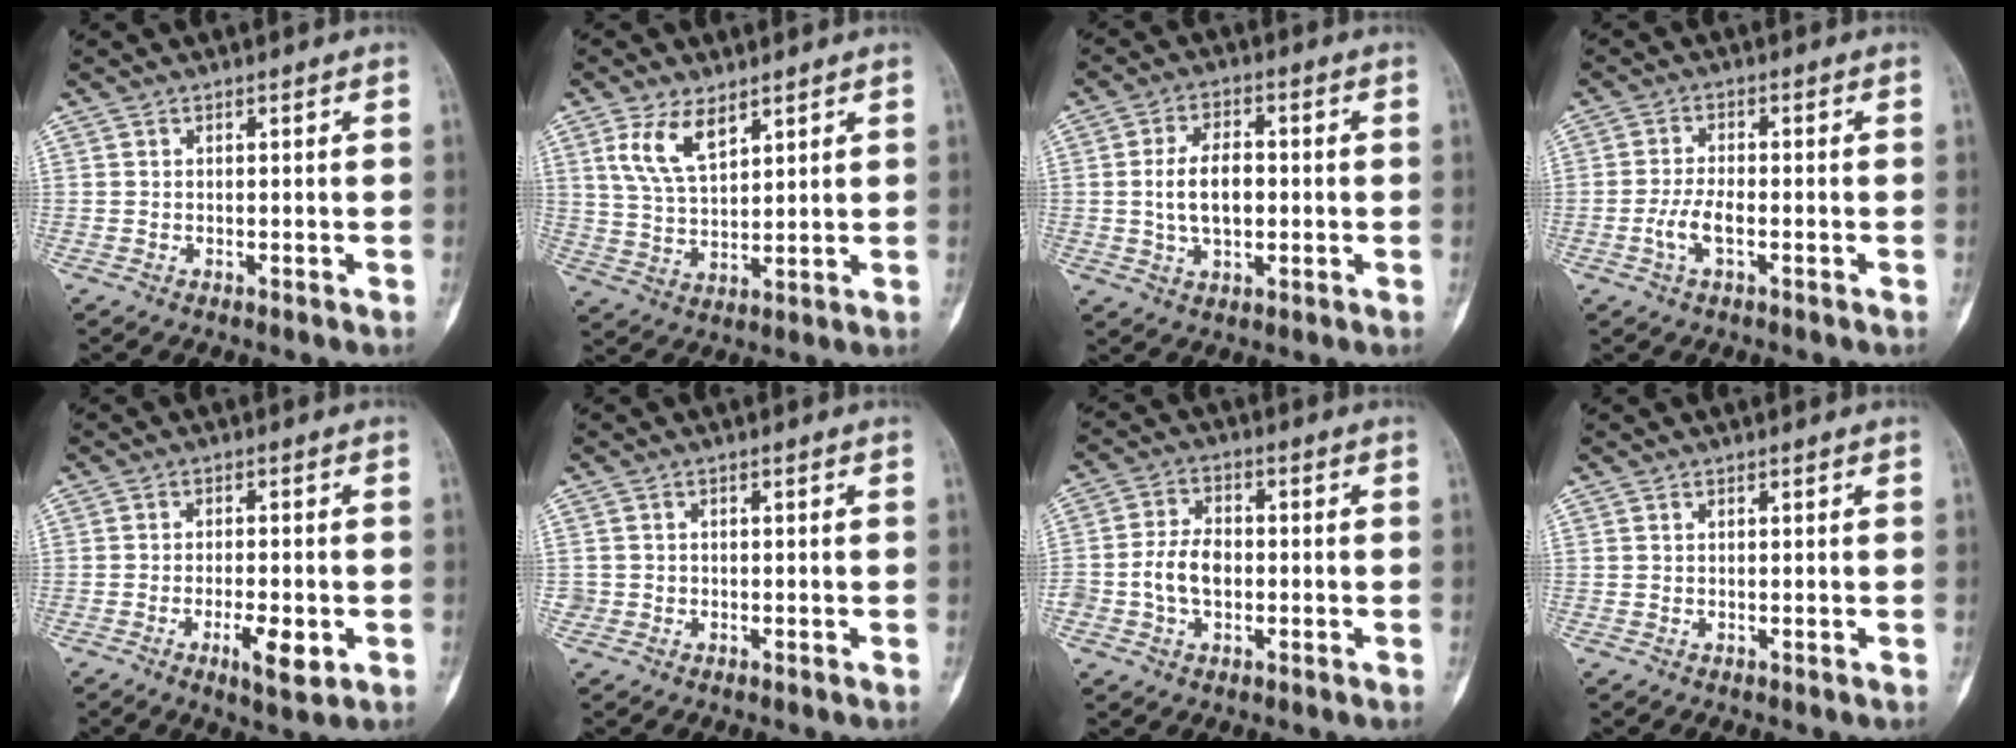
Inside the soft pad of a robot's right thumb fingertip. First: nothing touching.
{"total": 8.2, "force": [4.6, 3.8, 5.6], "torque": [-0.100, -0.019, 0.098]}
{"total": 8.4, "force": [-0.3, 4.8, 6.8], "torque": [-0.118, 0.010, -0.006]}
{"total": 4.4, "force": [-1.5, 1.7, 3.7], "torque": [-0.081, 0.012, -0.029]}
{"total": 6.2, "force": [-2.3, 1.9, 5.4], "torque": [-0.083, -0.001, -0.032]}
{"total": 1.3, "force": [-0.5, 1.2, 0.0], "torque": [0.005, 0.007, -0.014]}
{"total": 7.2, "force": [-1.4, 4.9, 5.1], "torque": [-0.086, 0.020, -0.030]}
{"total": 0.0}